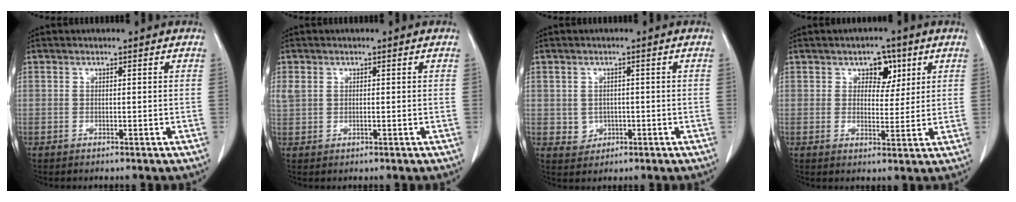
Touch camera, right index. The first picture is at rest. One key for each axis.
{"total": 2.0, "fx": 0.5, "fy": 1.4, "fz": 1.3, "tx": -0.043, "ty": 0.013, "tz": 0.015}
{"total": 2.8, "fx": -0.2, "fy": 2.8, "fz": 0.6, "tx": -0.001, "ty": 0.006, "tz": 0.008}
{"total": 4.6, "fx": 2.2, "fy": 2.9, "fz": 2.8, "tx": -0.033, "ty": 0.008, "tz": 0.032}